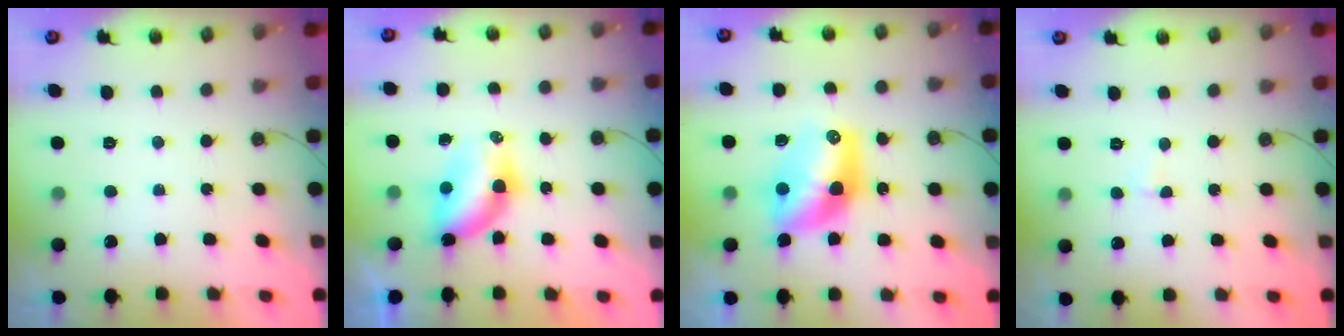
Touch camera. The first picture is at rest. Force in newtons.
{"total": 8.0, "press": 7.0, "slide": 3.9}
{"total": 11.1, "press": 11.1, "slide": 0.8}
{"total": 3.7, "press": 1.4, "slide": 3.4}